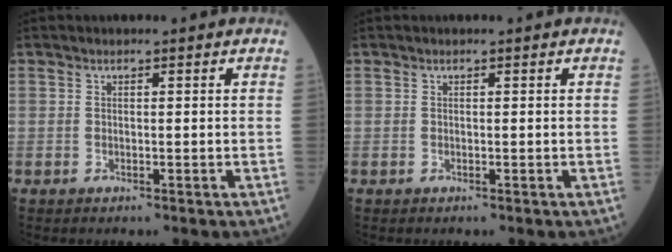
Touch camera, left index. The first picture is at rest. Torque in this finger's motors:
{"motor_torque": [0.00, 0.00, 0.00, 0.00]}